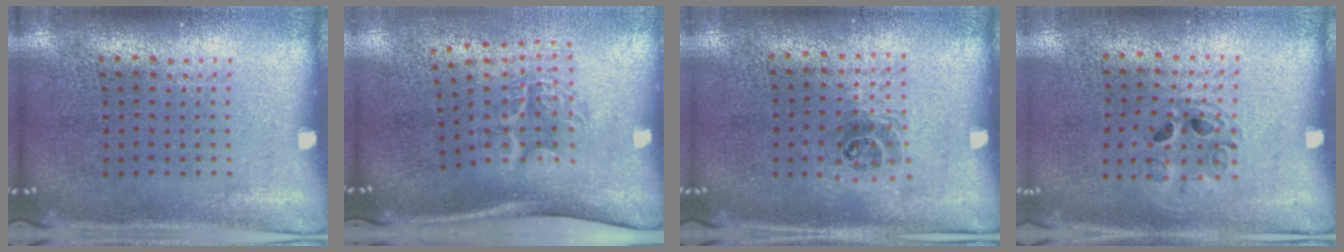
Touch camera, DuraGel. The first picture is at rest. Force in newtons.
{"total": 1.9, "press": 1.2, "slide": 1.4}
{"total": 1.0, "press": 0.9, "slide": 0.5}
{"total": 1.0, "press": 1.0, "slide": 0.2}